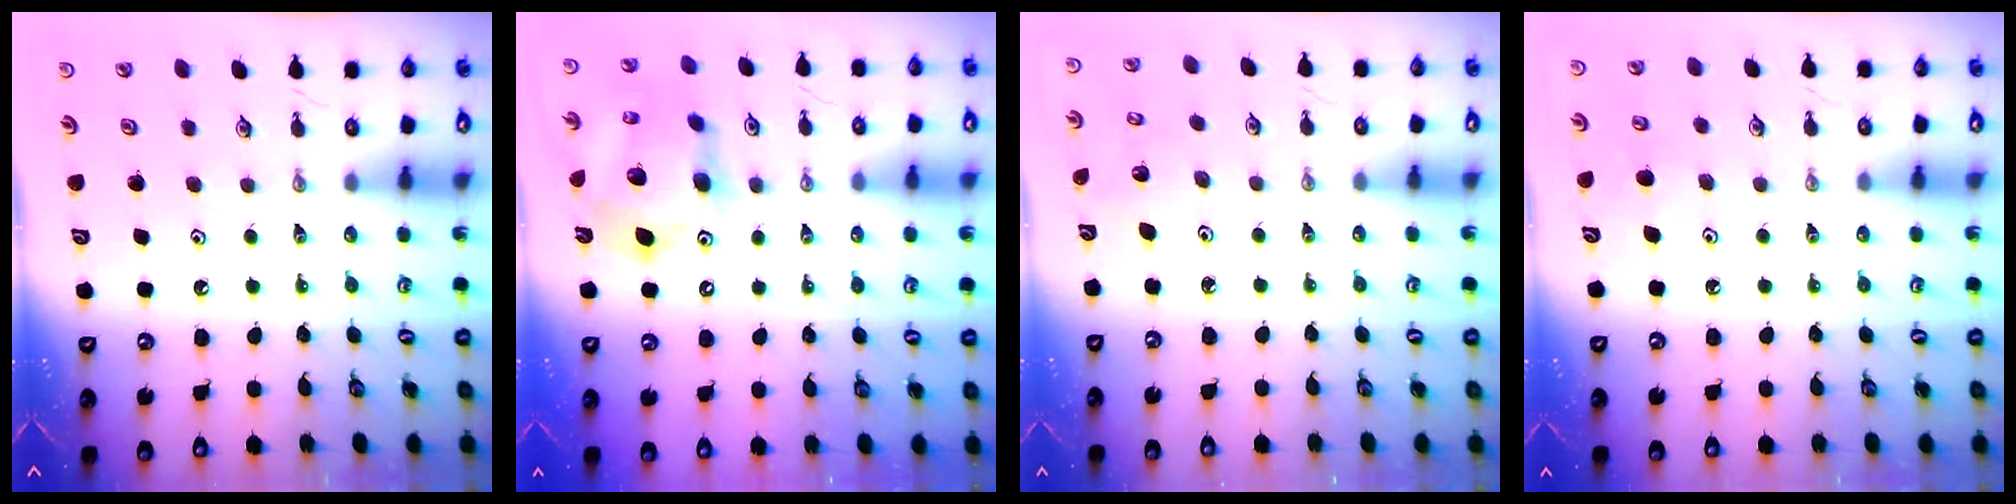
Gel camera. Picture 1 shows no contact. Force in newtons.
{"total": 16.1, "press": 16.0, "slide": 1.6}
{"total": 2.7, "press": 2.7, "slide": 0.2}
{"total": 5.8, "press": 5.8, "slide": 0.6}